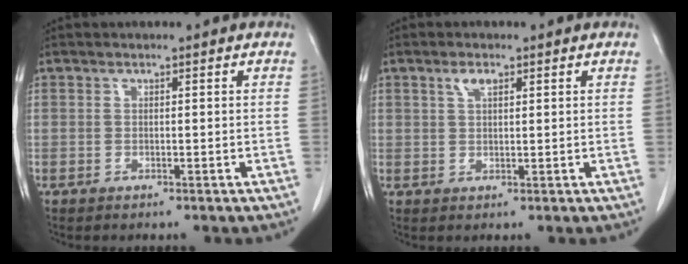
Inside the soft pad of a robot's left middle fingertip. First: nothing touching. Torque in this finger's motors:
{"motor_torque": [0.97, -0.82, -0.10, 0.02]}